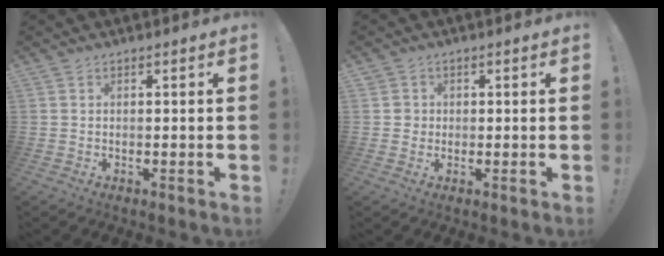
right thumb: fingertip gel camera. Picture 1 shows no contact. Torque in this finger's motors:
{"motor_torque": [-0.07, 0.07, 0.20, -0.01, -0.02]}